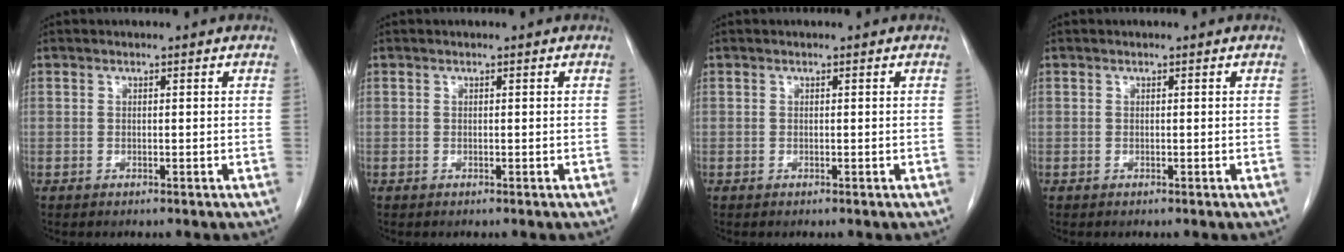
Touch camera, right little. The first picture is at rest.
{"total": 0.0}
{"total": 0.0}
{"total": 0.0}